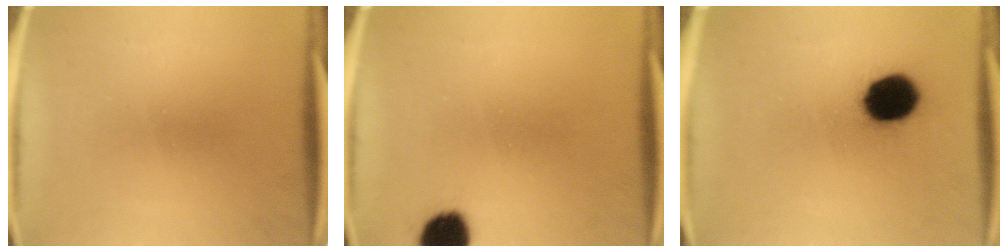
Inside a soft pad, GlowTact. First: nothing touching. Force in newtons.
{"total": 7.6}
{"total": 13.6}